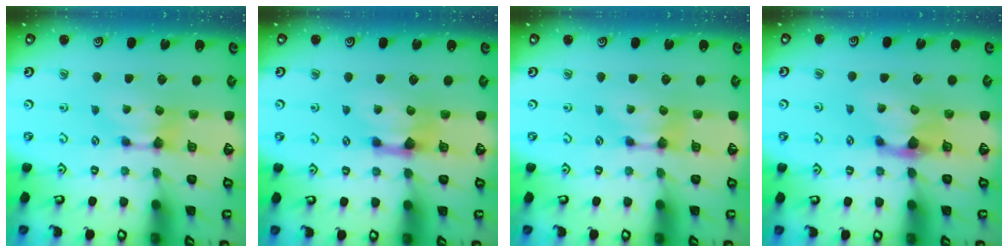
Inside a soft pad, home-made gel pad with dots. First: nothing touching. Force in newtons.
{"total": 1.5, "press": 0.6, "slide": 1.4}
{"total": 0.0}
{"total": 1.9, "press": 1.4, "slide": 1.2}